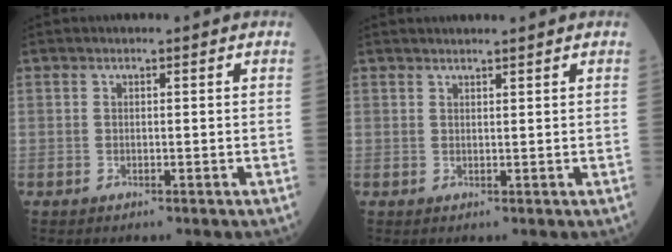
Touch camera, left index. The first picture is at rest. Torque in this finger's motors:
{"motor_torque": [0.25, -0.64, 0.02, 0.02]}